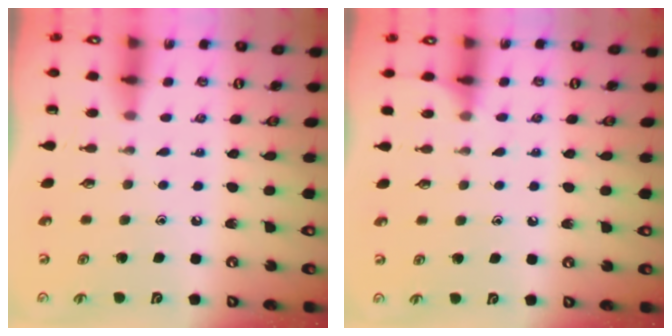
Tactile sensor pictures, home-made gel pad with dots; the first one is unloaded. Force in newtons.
{"total": 4.7, "press": 4.7, "slide": 0.6}